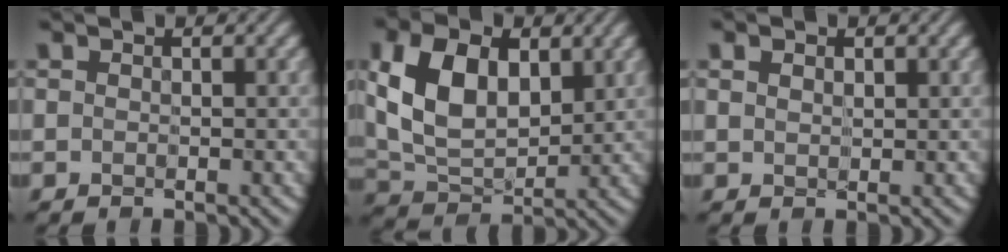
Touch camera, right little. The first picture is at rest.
{"total": 8.5, "force": [1.7, 5.3, 6.4], "torque": [-0.137, -0.001, 0.029]}
{"total": 1.0, "force": [0.5, 0.7, 0.5], "torque": [-0.015, -0.001, 0.013]}